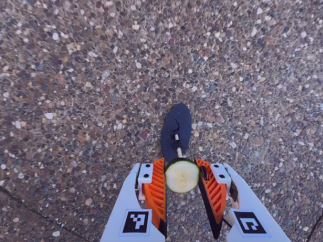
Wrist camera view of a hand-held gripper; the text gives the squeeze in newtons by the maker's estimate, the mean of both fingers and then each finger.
{"total": 10.2, "left": 9.9, "right": 10.4}